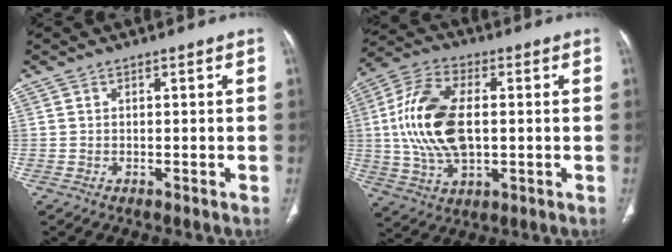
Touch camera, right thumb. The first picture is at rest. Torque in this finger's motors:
{"motor_torque": [-0.68, 1.44, 1.38, 0.27, 0.24]}